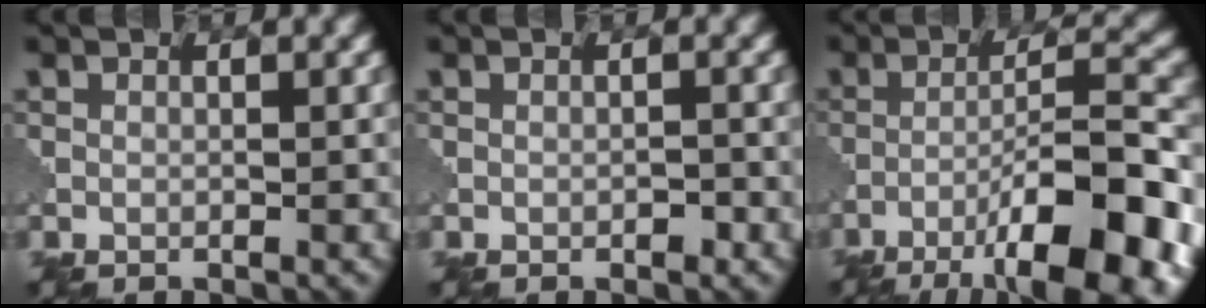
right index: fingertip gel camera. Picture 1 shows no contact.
{"total": 0.8, "force": [-0.3, 0.4, 0.6], "torque": [-0.009, 0.002, -0.005]}
{"total": 12.8, "force": [-7.5, 2.8, 9.9], "torque": [-0.148, 0.010, -0.115]}